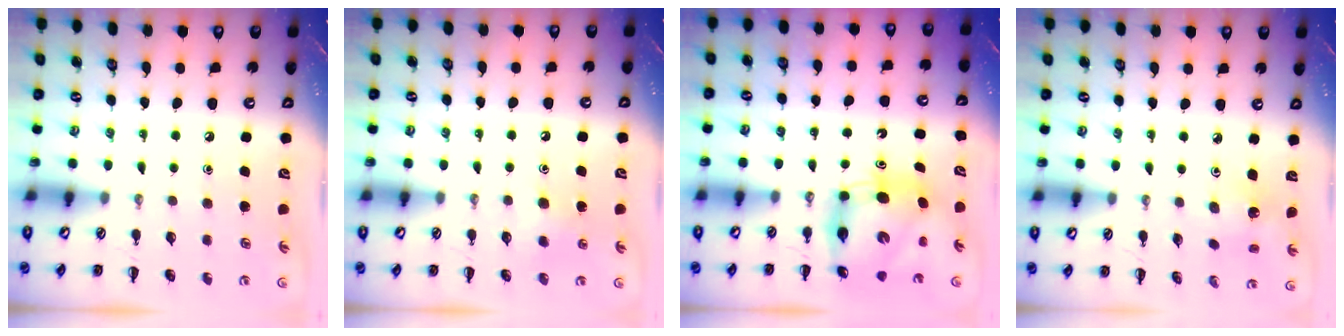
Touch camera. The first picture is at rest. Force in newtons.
{"total": 6.2, "press": 6.0, "slide": 1.6}
{"total": 7.6, "press": 7.3, "slide": 2.1}
{"total": 2.1, "press": 2.0, "slide": 0.7}